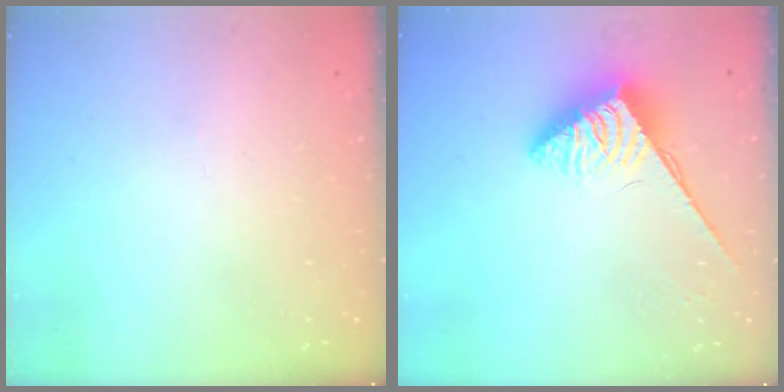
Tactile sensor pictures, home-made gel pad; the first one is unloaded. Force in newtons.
{"total": 3.9, "press": 3.9, "slide": 0.5}